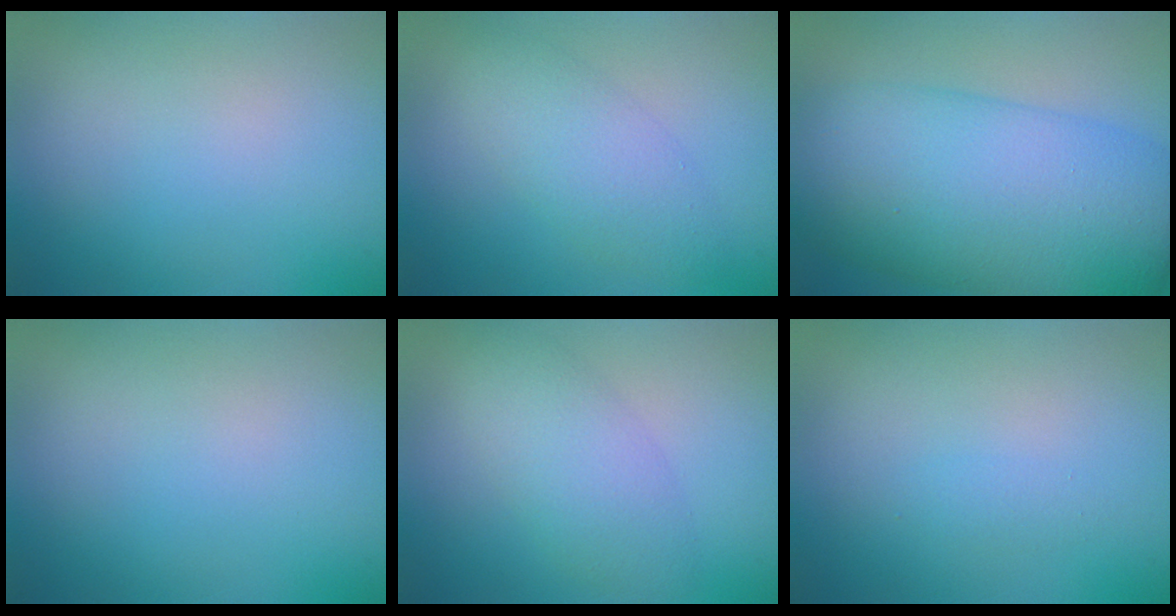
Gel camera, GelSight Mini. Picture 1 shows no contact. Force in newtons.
{"total": 3.8, "press": 3.8, "slide": 0.1}
{"total": 13.3, "press": 13.3, "slide": 0.3}
{"total": 0.0}
{"total": 4.1, "press": 4.1, "slide": 0.3}
{"total": 0.6, "press": 0.6, "slide": 0.0}